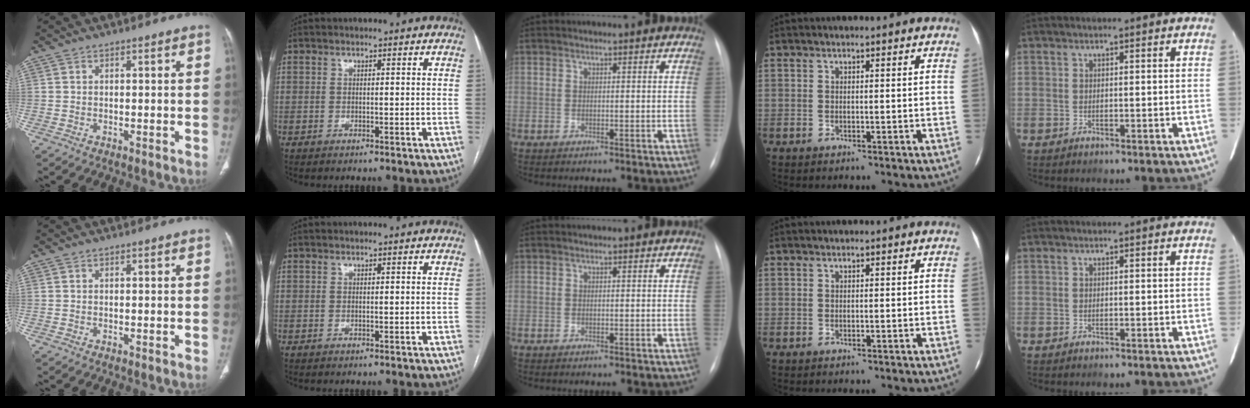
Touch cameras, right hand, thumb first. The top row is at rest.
{}